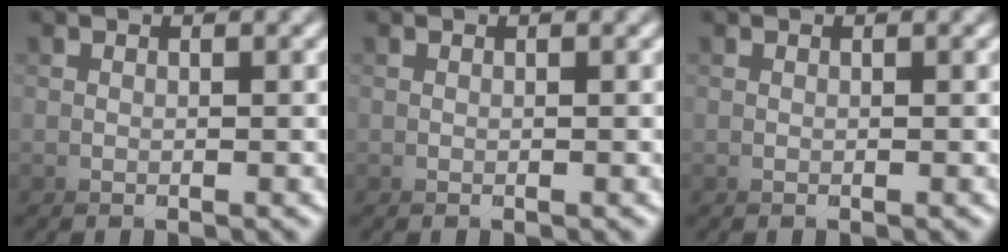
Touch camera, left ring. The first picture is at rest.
{"total": 0.0}
{"total": 0.0}